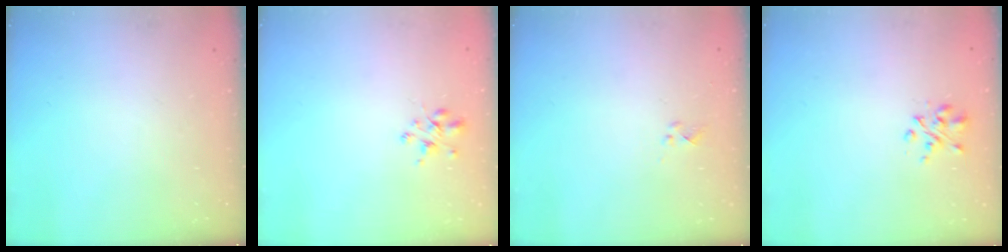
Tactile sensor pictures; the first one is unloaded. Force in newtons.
{"total": 2.5, "press": 2.5, "slide": 0.5}
{"total": 2.2, "press": 2.1, "slide": 0.7}
{"total": 3.2, "press": 3.1, "slide": 0.8}